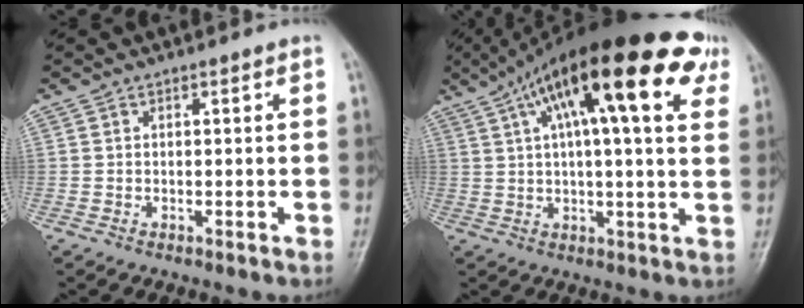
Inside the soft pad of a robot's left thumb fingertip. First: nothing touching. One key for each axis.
{"total": 24.1, "fx": 10.6, "fy": 6.7, "fz": 20.6, "tx": -0.314, "ty": 0.025, "tz": 0.156}